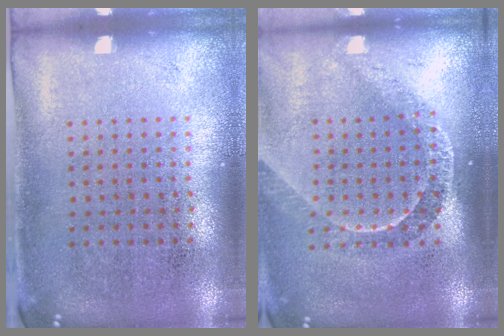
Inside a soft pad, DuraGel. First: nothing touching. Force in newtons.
{"total": 2.2, "press": 1.6, "slide": 1.4}